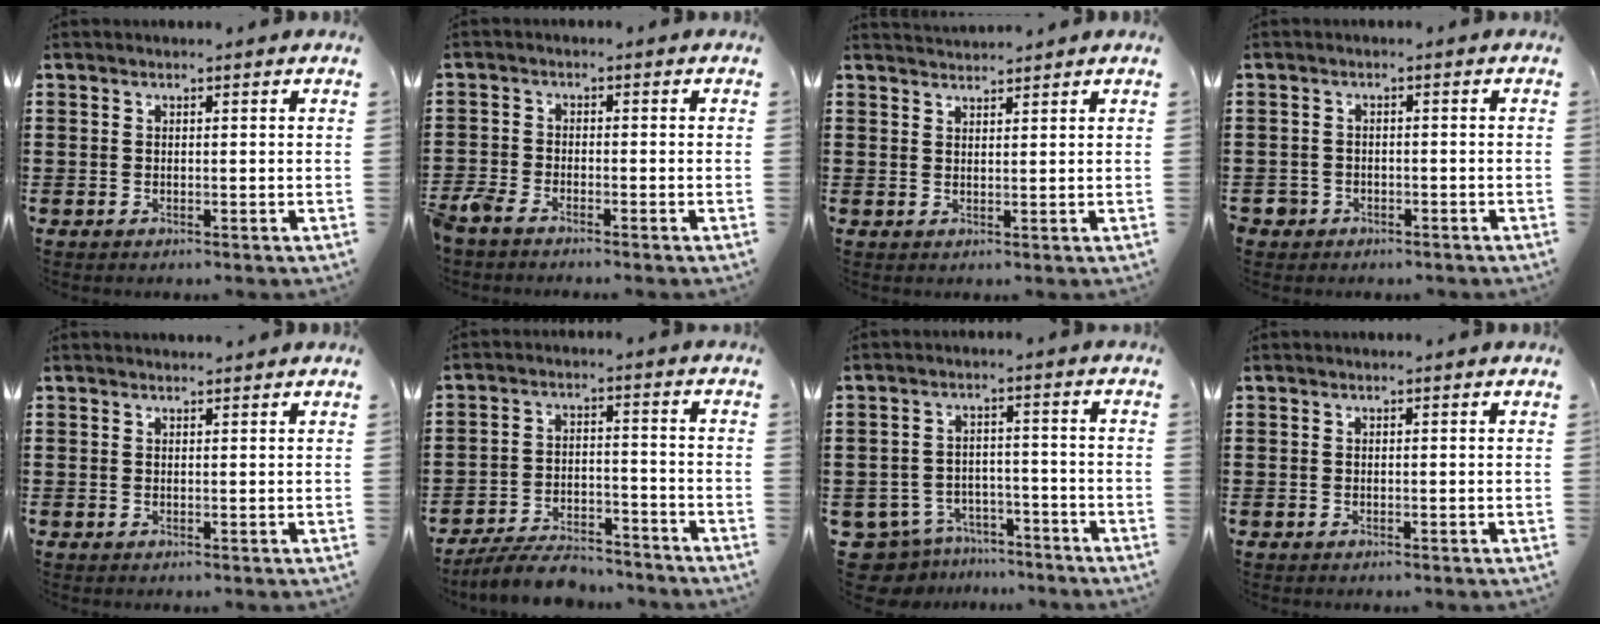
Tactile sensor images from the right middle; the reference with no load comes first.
{"total": 2.8, "force": [-2.5, 0.7, 1.1], "torque": [-0.049, -0.008, -0.059]}
{"total": 1.8, "force": [1.8, 0.1, -0.1], "torque": [-0.004, 0.004, 0.035]}
{"total": 1.8, "force": [-1.4, 1.2, -0.1], "torque": [-0.005, 0.001, -0.033]}
{"total": 0.9, "force": [0.9, 0.0, 0.0], "torque": [0.005, -0.003, 0.015]}
{"total": 6.7, "force": [-6.3, 1.3, 2.0], "torque": [-0.032, 0.012, -0.118]}
{"total": 5.7, "force": [-5.4, 1.6, 0.8], "torque": [-0.044, 0.007, -0.118]}
{"total": 0.0}